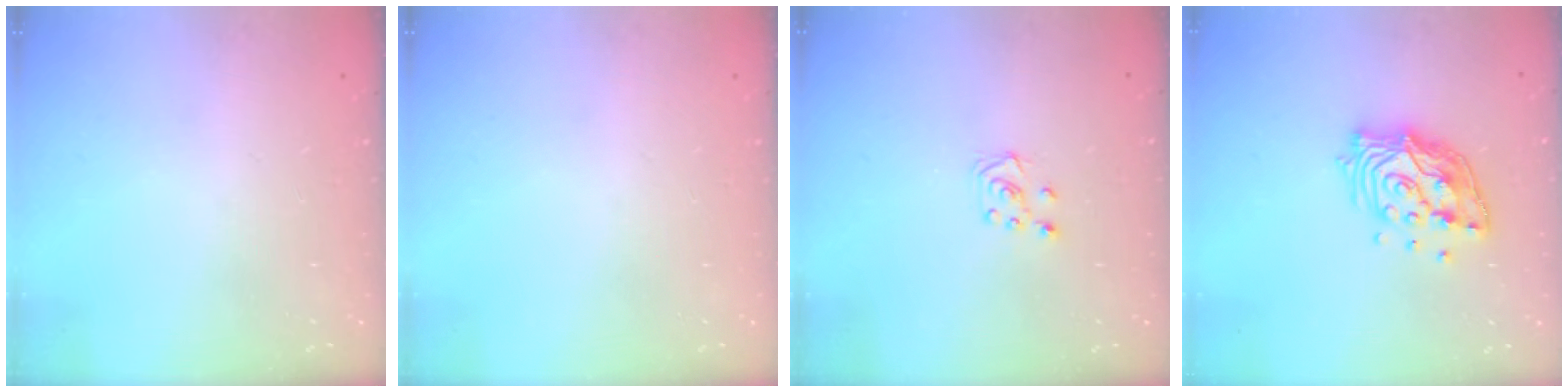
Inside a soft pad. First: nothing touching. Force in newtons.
{"total": 0.0}
{"total": 5.1, "press": 5.1, "slide": 0.5}
{"total": 14.3, "press": 14.1, "slide": 2.7}